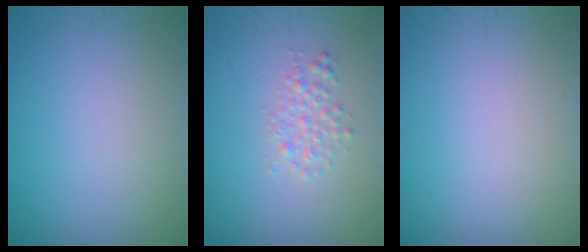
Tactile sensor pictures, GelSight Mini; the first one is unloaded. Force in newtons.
{"total": 1.6, "press": 1.6, "slide": 0.1}
{"total": 0.0}